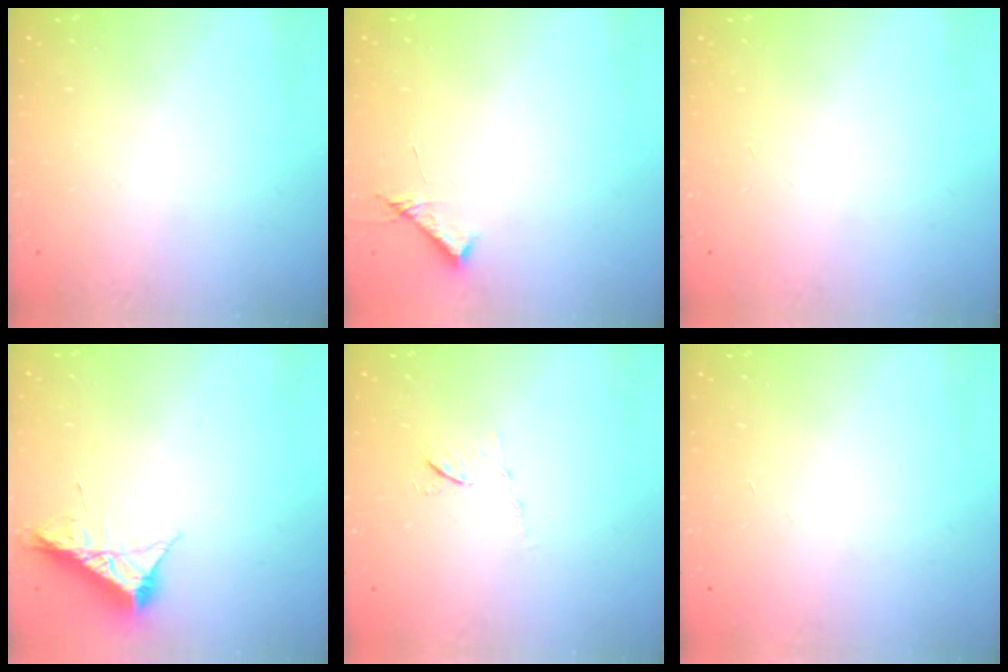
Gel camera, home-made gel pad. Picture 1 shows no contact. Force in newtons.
{"total": 6.9, "press": 6.9, "slide": 0.7}
{"total": 0.0}
{"total": 8.4, "press": 8.4, "slide": 0.4}
{"total": 5.6, "press": 5.6, "slide": 0.6}
{"total": 1.6, "press": 1.6, "slide": 0.1}